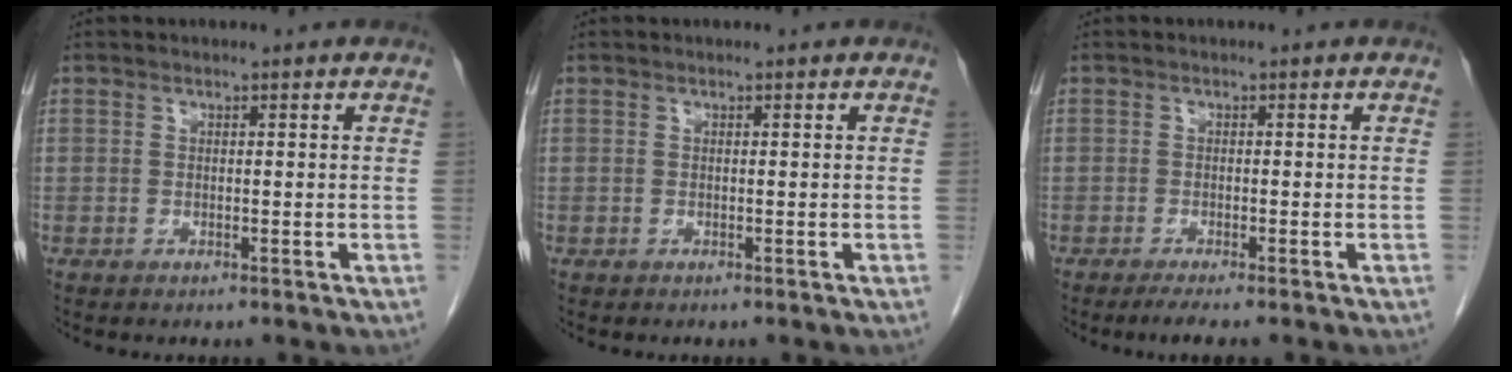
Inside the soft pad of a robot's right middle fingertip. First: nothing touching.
{"total": 0.0}
{"total": 2.3, "force": [-1.8, -0.3, 1.4], "torque": [-0.028, -0.007, -0.031]}